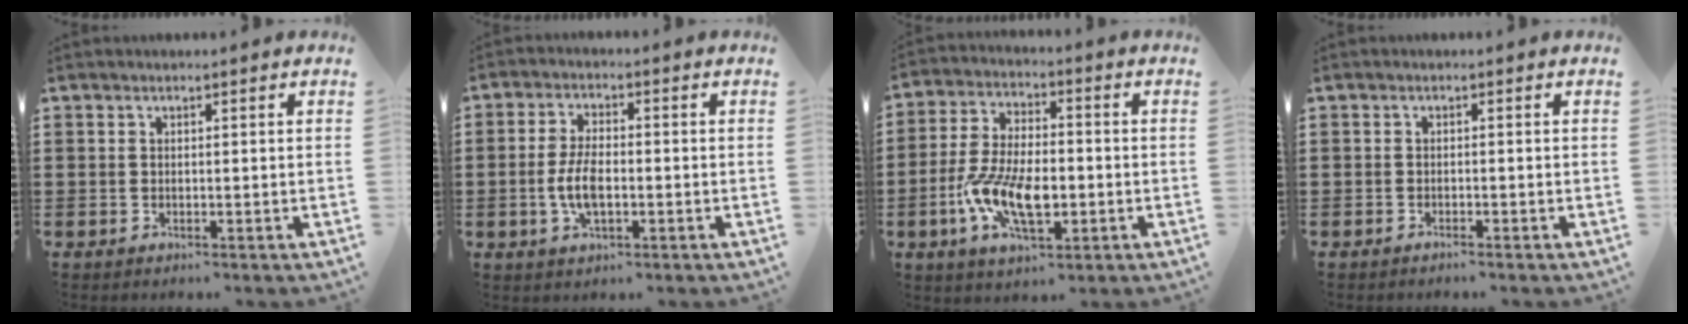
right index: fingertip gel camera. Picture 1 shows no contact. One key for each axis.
{"total": 5.8, "fx": -0.9, "fy": 2.6, "fz": 5.1, "tx": -0.111, "ty": 0.001, "tz": -0.021}
{"total": 10.2, "fx": -3.0, "fy": 4.8, "fz": 8.5, "tx": -0.188, "ty": -0.006, "tz": -0.056}
{"total": 0.8, "fx": -0.8, "fy": -0.1, "fz": 0.2, "tx": -0.005, "ty": -0.001, "tz": -0.015}